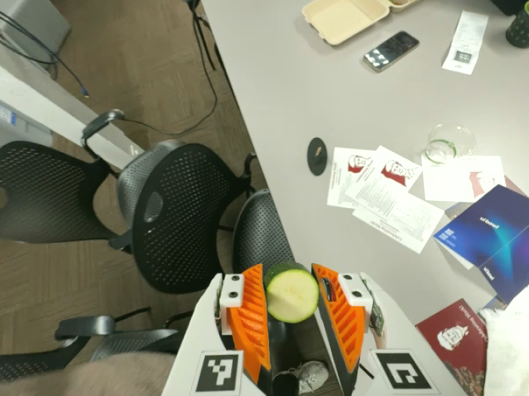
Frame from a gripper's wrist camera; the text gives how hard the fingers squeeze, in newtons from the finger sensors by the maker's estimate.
{"total": 10.2, "left": 10.3, "right": 10.2}